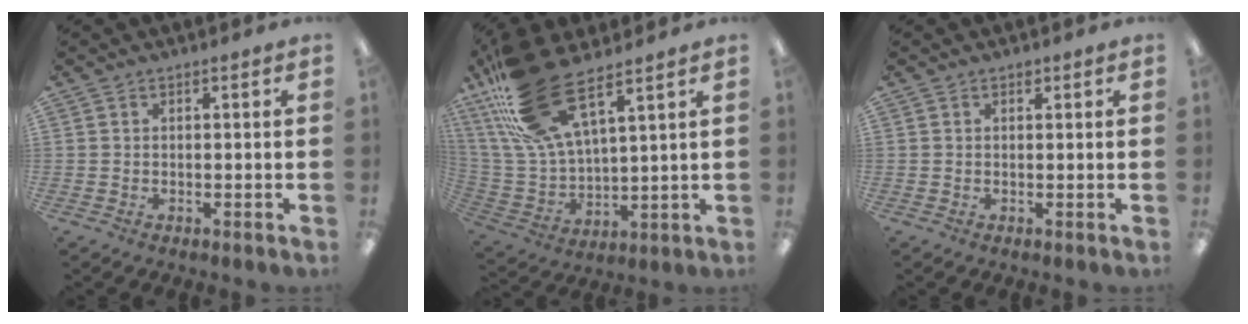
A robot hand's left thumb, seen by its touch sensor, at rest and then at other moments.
{"total": 20.8, "force": [13.9, 7.1, 13.7], "torque": [-0.293, -0.064, 0.250]}
{"total": 0.7, "force": [0.5, 0.4, 0.2], "torque": [-0.005, 0.002, 0.008]}